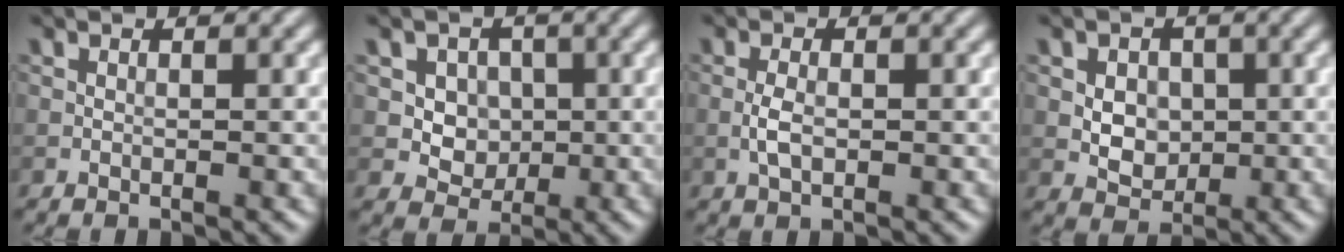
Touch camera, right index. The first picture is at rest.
{"total": 3.7, "force": [0.6, 3.2, 1.8], "torque": [-0.024, -0.006, 0.014]}
{"total": 1.8, "force": [-0.4, 0.8, 1.6], "torque": [-0.034, 0.001, -0.011]}
{"total": 3.5, "force": [0.4, 2.8, 2.1], "torque": [-0.029, 0.002, 0.005]}